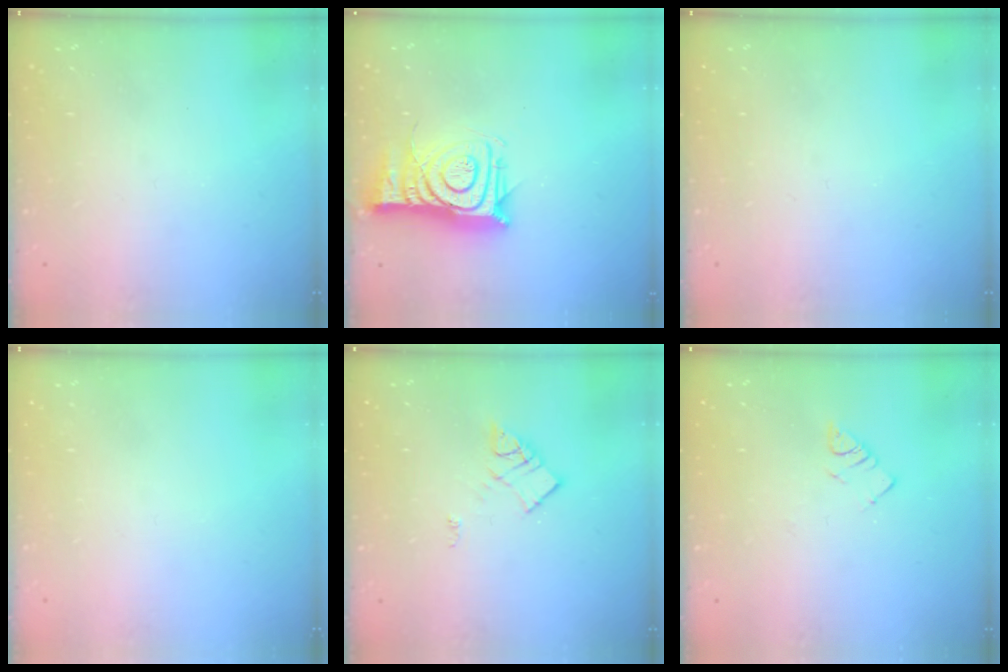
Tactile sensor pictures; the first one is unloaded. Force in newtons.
{"total": 14.1, "press": 14.0, "slide": 1.3}
{"total": 0.0}
{"total": 1.6, "press": 1.6, "slide": 0.1}
{"total": 8.7, "press": 8.7, "slide": 0.5}
{"total": 3.2, "press": 3.2, "slide": 0.4}